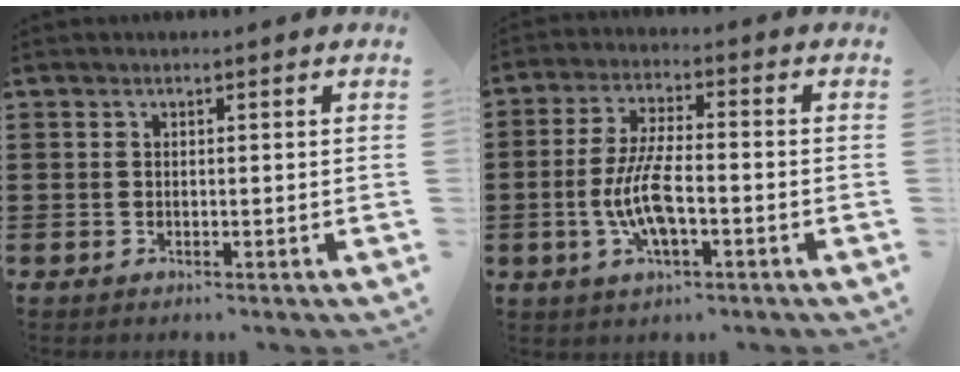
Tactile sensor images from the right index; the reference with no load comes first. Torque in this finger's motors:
{"motor_torque": [1.12, 0.83, 0.26, 0.08]}